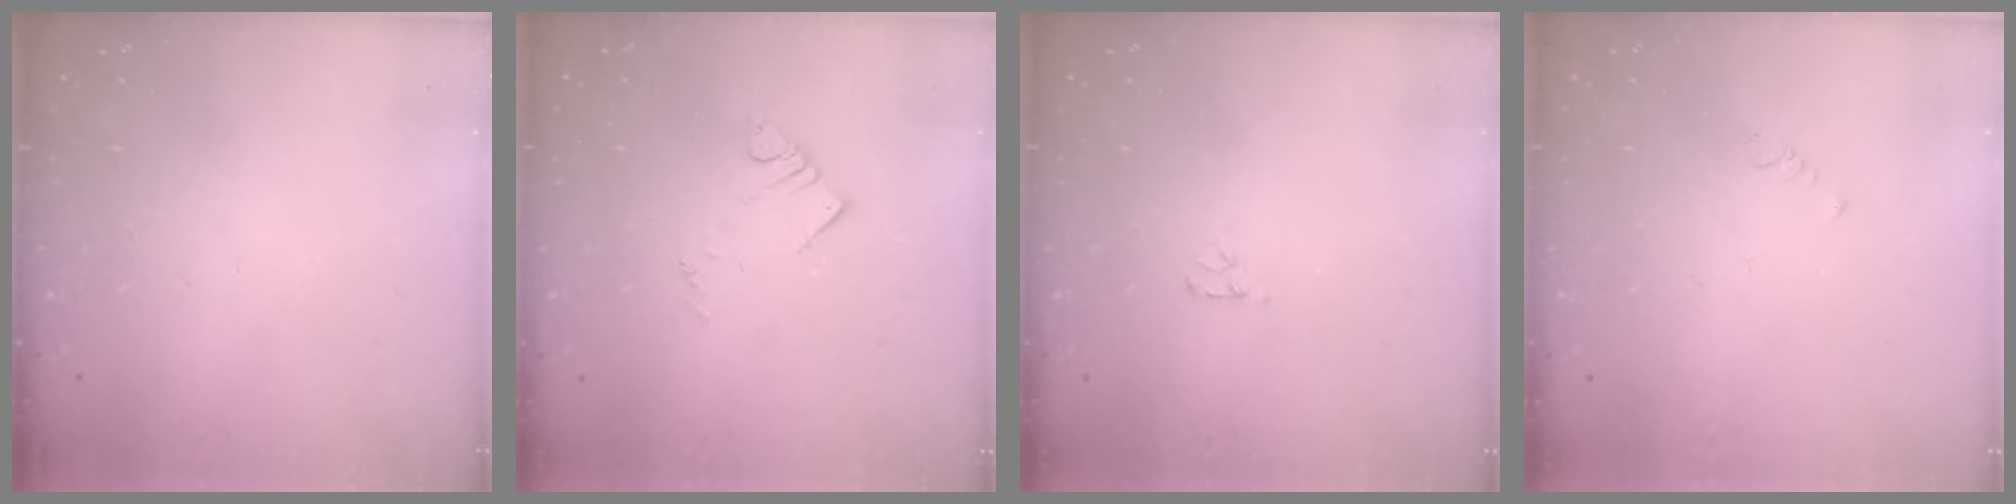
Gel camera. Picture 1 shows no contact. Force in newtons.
{"total": 4.5, "press": 4.5, "slide": 0.4}
{"total": 2.7, "press": 2.7, "slide": 0.3}
{"total": 0.7, "press": 0.6, "slide": 0.2}